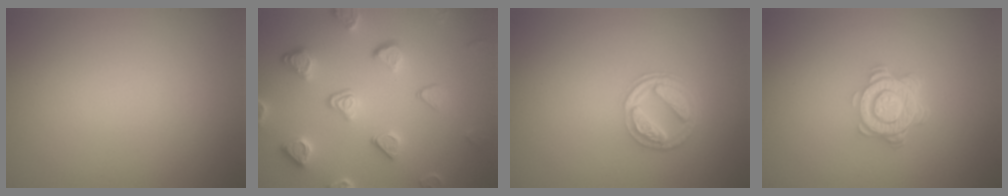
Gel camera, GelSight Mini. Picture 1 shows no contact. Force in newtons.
{"total": 5.4, "press": 4.1, "slide": 3.4}
{"total": 3.8, "press": 2.8, "slide": 2.5}
{"total": 4.7, "press": 3.4, "slide": 3.2}